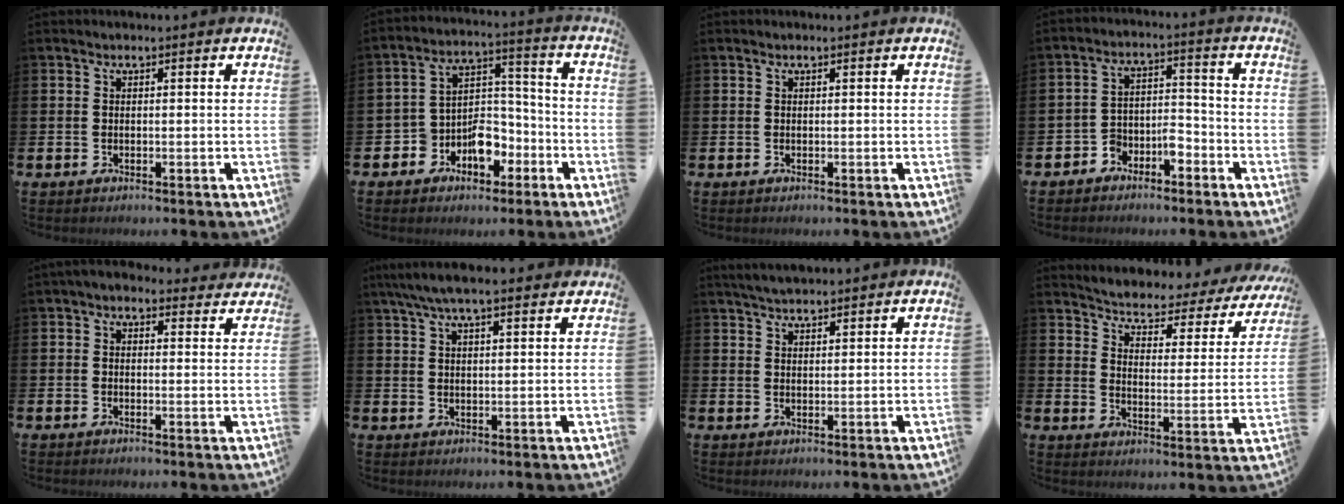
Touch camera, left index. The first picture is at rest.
{"total": 7.1, "force": [-3.7, 5.3, 2.8], "torque": [-0.063, 0.011, -0.071]}
{"total": 0.0}
{"total": 4.0, "force": [-3.3, 1.8, 1.4], "torque": [-0.030, 0.006, -0.068]}
{"total": 3.0, "force": [2.6, 1.2, 0.7], "torque": [-0.009, -0.011, 0.045]}
{"total": 5.9, "force": [5.1, 1.2, 2.9], "torque": [-0.064, -0.008, 0.092]}
{"total": 3.5, "force": [3.3, 0.6, 0.9], "torque": [-0.024, -0.009, 0.061]}
{"total": 3.5, "force": [3.3, 1.0, 0.7], "torque": [-0.040, -0.038, 0.046]}